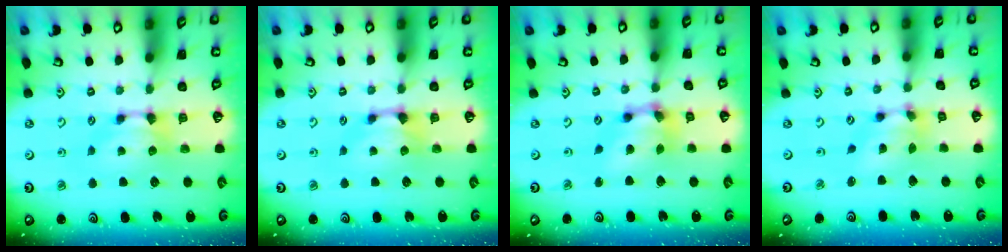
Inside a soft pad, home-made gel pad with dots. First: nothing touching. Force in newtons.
{"total": 0.8, "press": 0.3, "slide": 0.7}
{"total": 6.2, "press": 5.8, "slide": 2.1}
{"total": 5.5, "press": 5.1, "slide": 2.1}